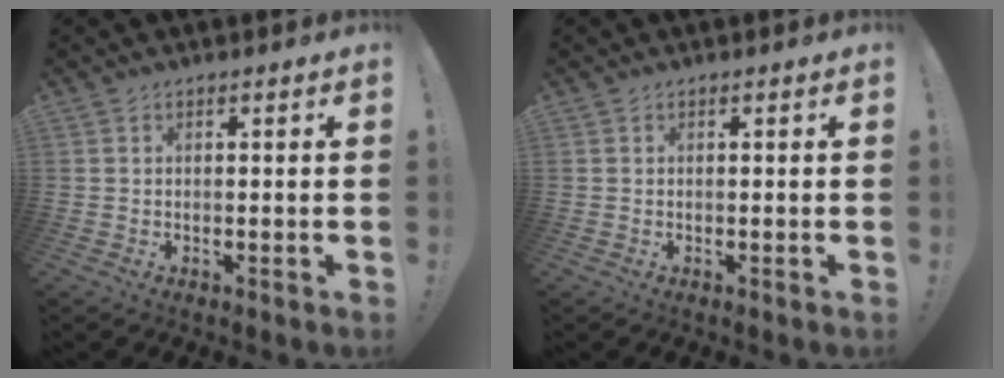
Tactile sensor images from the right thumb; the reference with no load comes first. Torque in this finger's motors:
{"motor_torque": [0.08, -0.04, 0.06, -0.12, 0.01]}